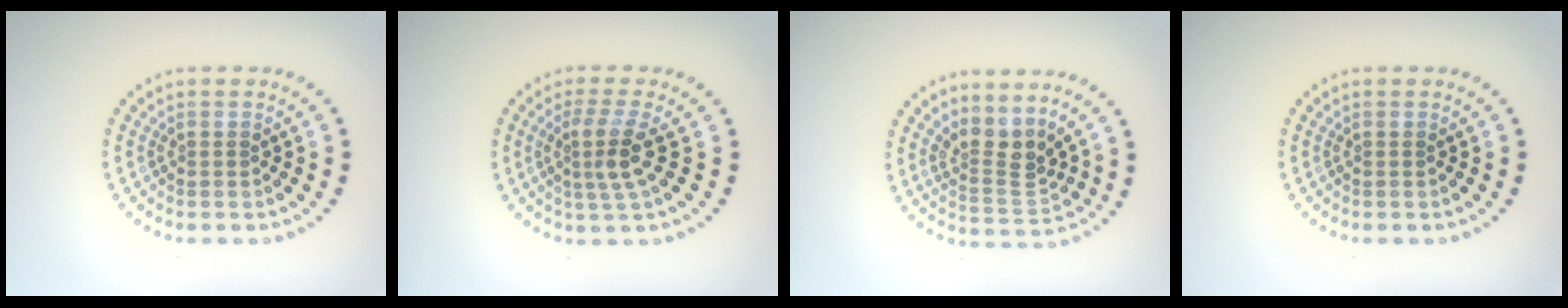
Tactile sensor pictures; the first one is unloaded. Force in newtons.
{"total": 2.9, "press": 2.4, "slide": 1.6}
{"total": 3.2, "press": 2.5, "slide": 2.1}
{"total": 0.0}